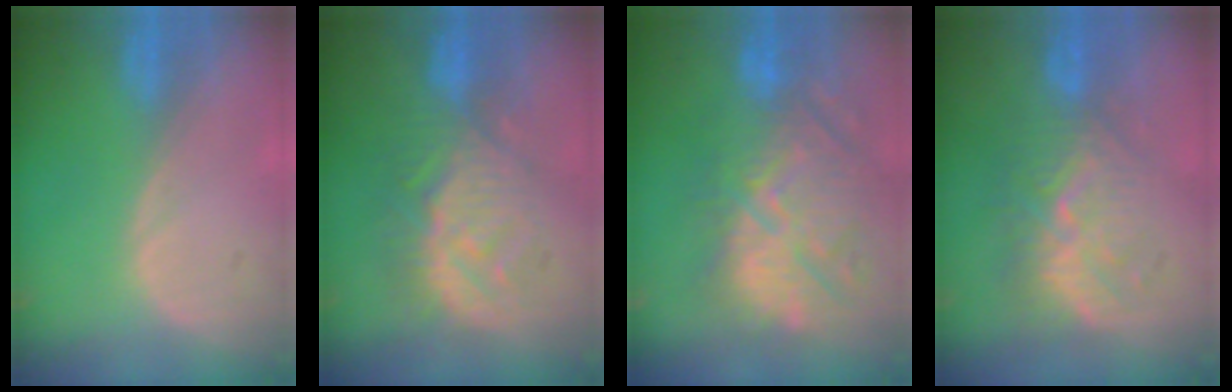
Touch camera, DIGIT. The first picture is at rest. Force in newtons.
{"total": 9.2, "press": 8.8, "slide": 2.6}
{"total": 12.6, "press": 12.0, "slide": 3.8}
{"total": 8.8, "press": 8.4, "slide": 2.7}